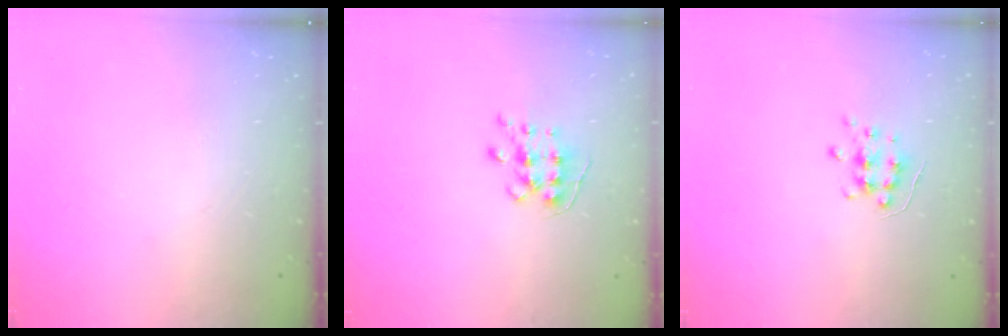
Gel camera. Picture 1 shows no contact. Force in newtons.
{"total": 7.4, "press": 7.4, "slide": 0.6}
{"total": 6.1, "press": 6.1, "slide": 0.6}